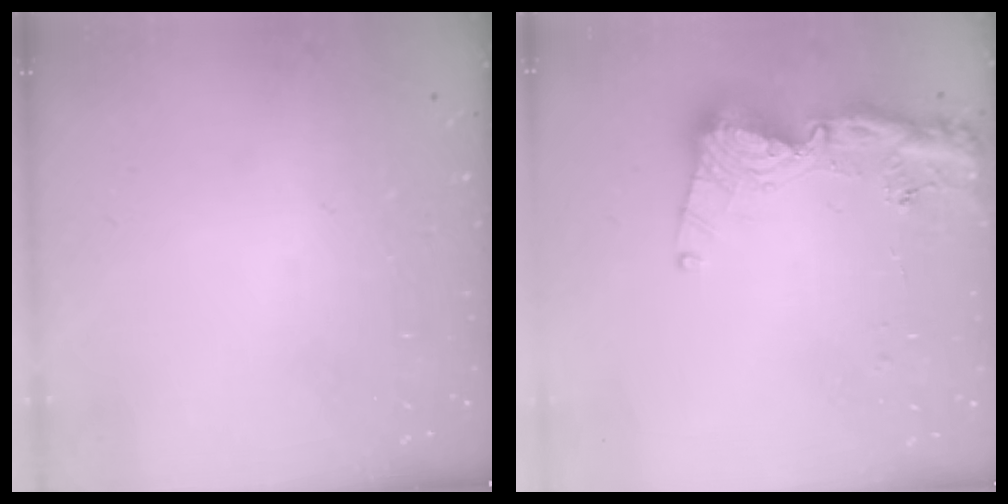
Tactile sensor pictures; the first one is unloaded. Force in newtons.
{"total": 14.4, "press": 14.3, "slide": 1.9}